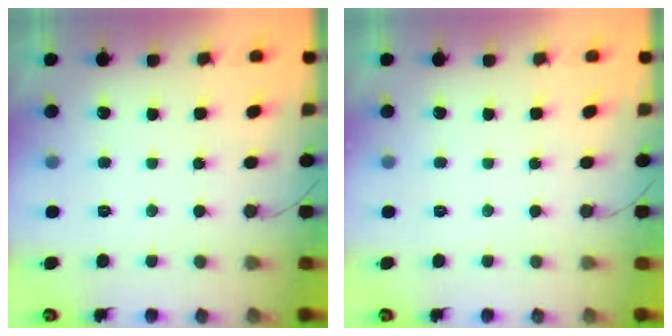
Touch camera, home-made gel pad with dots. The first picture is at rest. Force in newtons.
{"total": 0.0}